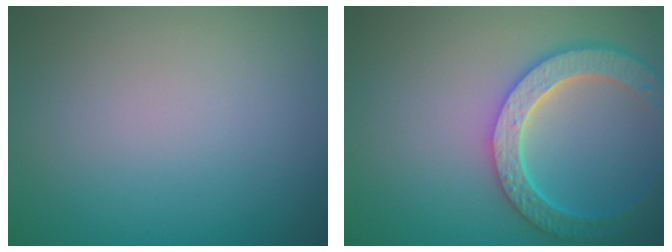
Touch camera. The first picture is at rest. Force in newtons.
{"total": 5.9, "press": 4.7, "slide": 3.6}